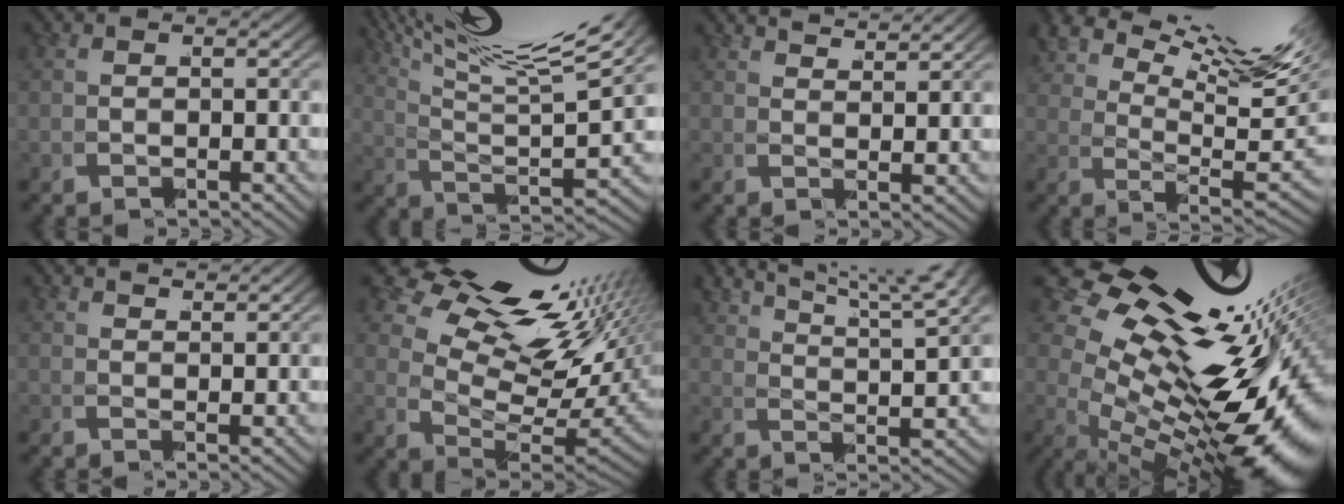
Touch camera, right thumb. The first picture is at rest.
{"total": 9.0, "force": [5.6, 3.1, 6.4], "torque": [-0.113, 0.009, 0.083]}
{"total": 2.7, "force": [2.7, -0.4, 0.2], "torque": [0.008, 0.008, 0.043]}
{"total": 10.0, "force": [5.8, 3.7, 7.3], "torque": [-0.094, 0.008, 0.086]}
{"total": 1.9, "force": [1.8, -0.3, 0.2], "torque": [0.003, 0.003, 0.030]}
{"total": 13.1, "force": [4.4, 7.5, 9.8], "torque": [-0.143, 0.000, 0.066]}
{"total": 7.9, "force": [6.5, 1.9, 4.1], "torque": [-0.034, 0.031, 0.092]}
{"total": 19.6, "force": [2.3, 10.2, 16.6], "torque": [-0.234, -0.001, 0.033]}